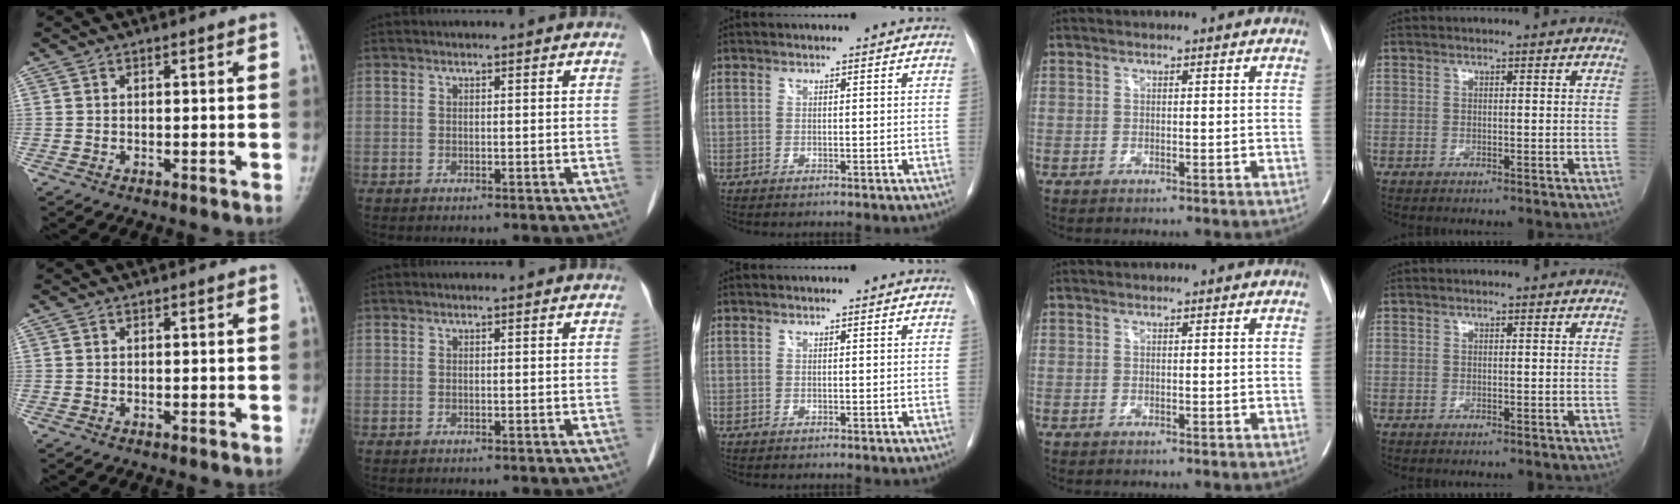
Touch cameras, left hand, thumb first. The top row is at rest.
{}